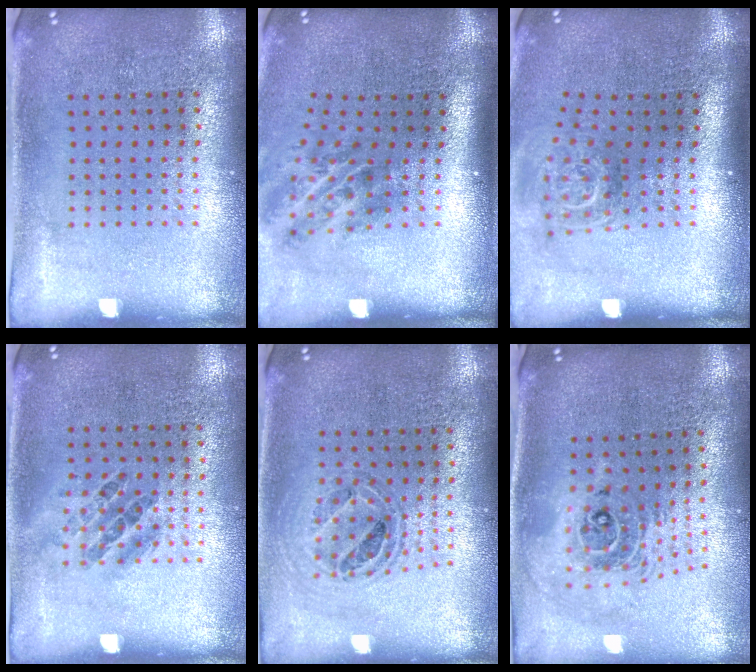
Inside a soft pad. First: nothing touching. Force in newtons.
{"total": 1.9, "press": 1.2, "slide": 1.5}
{"total": 1.9, "press": 1.3, "slide": 1.3}
{"total": 0.9, "press": 0.8, "slide": 0.5}
{"total": 0.7, "press": 0.7, "slide": 0.2}
{"total": 2.2, "press": 1.7, "slide": 1.5}